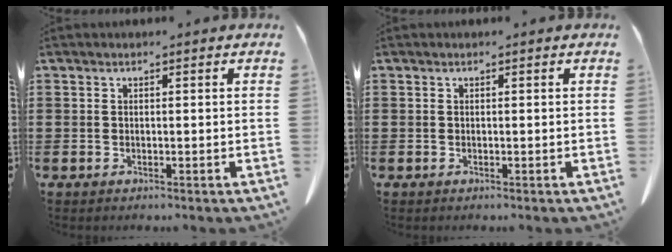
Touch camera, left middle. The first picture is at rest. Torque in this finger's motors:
{"motor_torque": [-0.02, 0.01, -0.01, -0.01]}